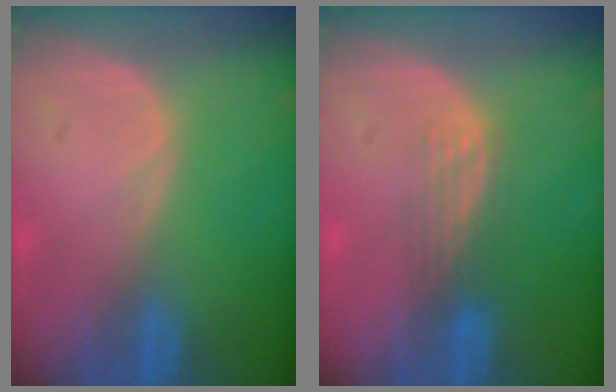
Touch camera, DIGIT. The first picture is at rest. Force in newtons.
{"total": 2.9, "press": 2.7, "slide": 1.1}